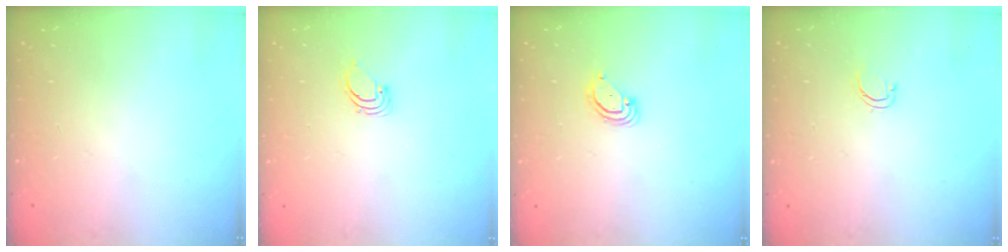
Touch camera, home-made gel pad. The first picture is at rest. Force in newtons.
{"total": 1.7, "press": 1.7, "slide": 0.1}
{"total": 3.2, "press": 3.2, "slide": 0.2}
{"total": 3.5, "press": 3.5, "slide": 0.5}